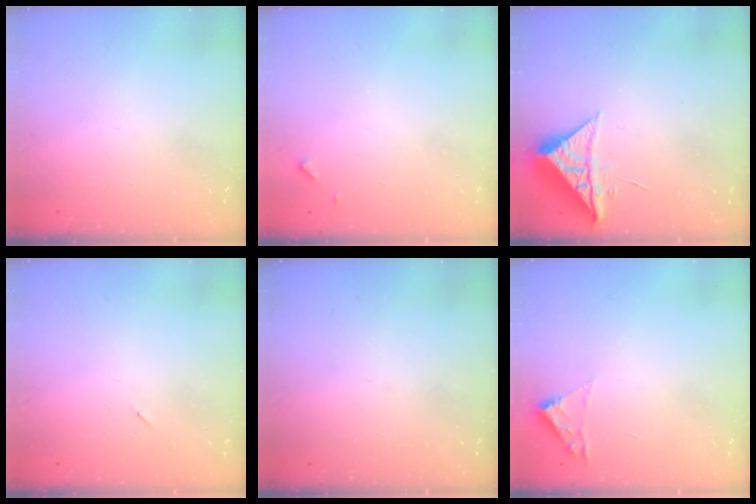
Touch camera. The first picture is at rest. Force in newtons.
{"total": 4.6, "press": 4.6, "slide": 0.3}
{"total": 8.6, "press": 8.6, "slide": 0.2}
{"total": 2.2, "press": 1.9, "slide": 1.2}
{"total": 0.0}
{"total": 1.8, "press": 1.8, "slide": 0.2}